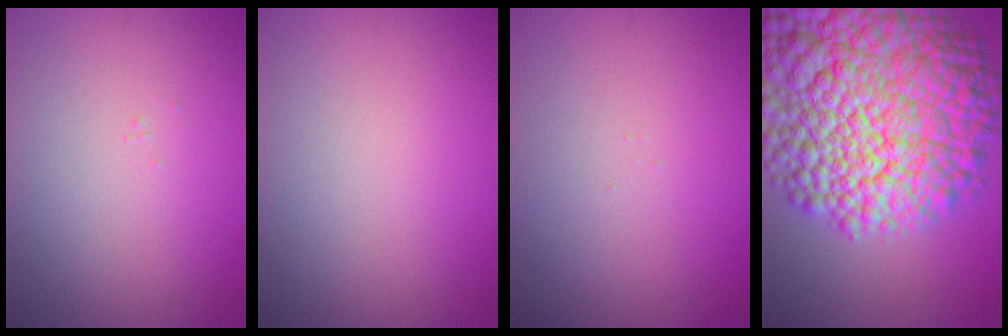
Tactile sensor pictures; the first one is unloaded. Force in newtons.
{"total": 0.0}
{"total": 0.0}
{"total": 18.6, "press": 18.6, "slide": 0.6}